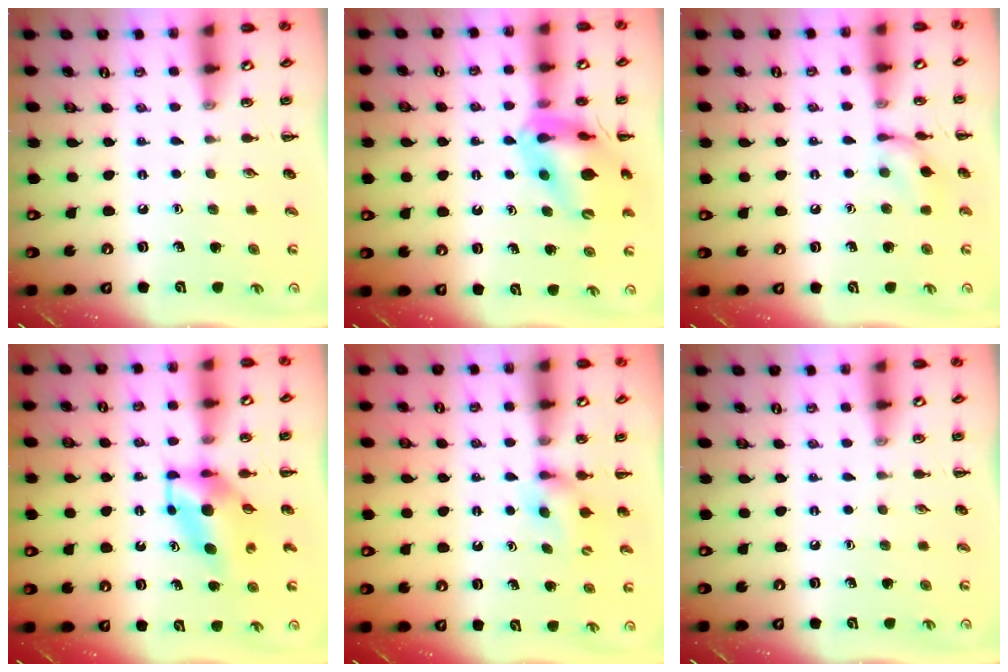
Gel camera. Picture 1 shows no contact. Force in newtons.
{"total": 15.4, "press": 15.1, "slide": 3.0}
{"total": 8.4, "press": 8.3, "slide": 0.5}
{"total": 5.4, "press": 5.3, "slide": 0.9}
{"total": 5.9, "press": 5.7, "slide": 1.2}
{"total": 0.0}